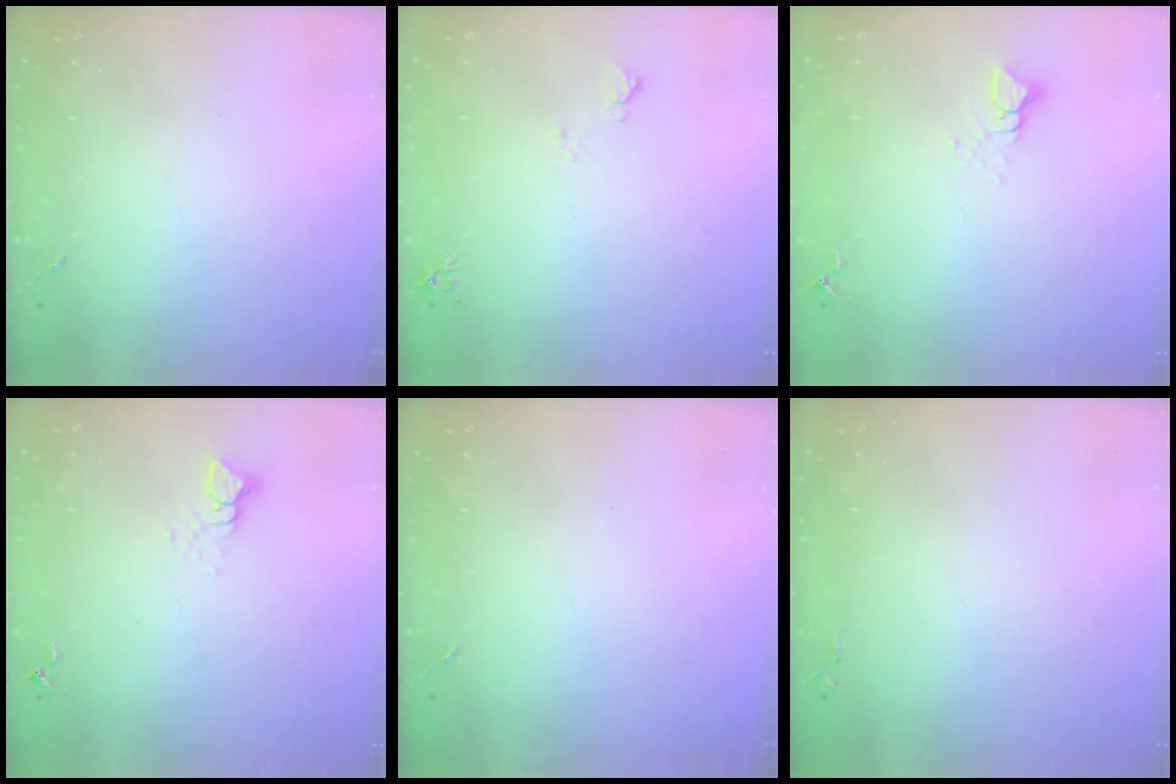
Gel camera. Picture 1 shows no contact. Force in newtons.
{"total": 5.2, "press": 5.1, "slide": 1.1}
{"total": 3.9, "press": 3.9, "slide": 0.4}
{"total": 3.9, "press": 3.9, "slide": 0.4}
{"total": 0.0}
{"total": 2.5, "press": 2.5, "slide": 0.3}